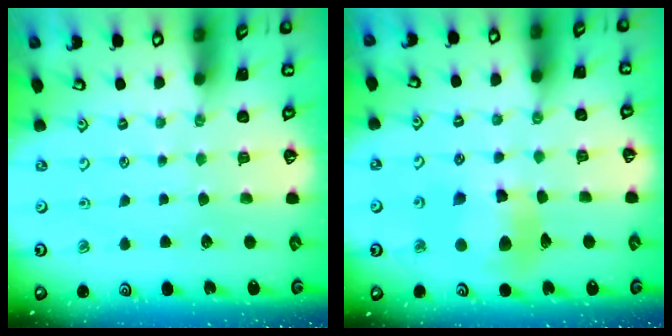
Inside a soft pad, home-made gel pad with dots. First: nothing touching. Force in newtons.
{"total": 11.2, "press": 11.1, "slide": 1.5}